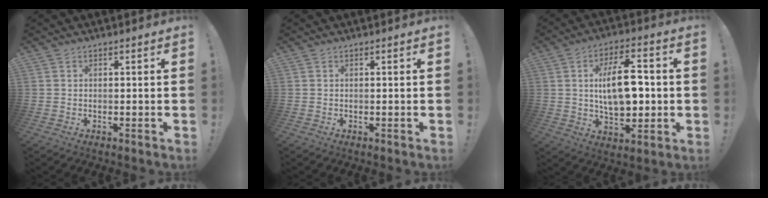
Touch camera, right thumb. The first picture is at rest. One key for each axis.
{"total": 0.0}
{"total": 15.9, "fx": 0.8, "fy": 8.3, "fz": 13.6, "tx": -0.238, "ty": 0.003, "tz": 0.009}